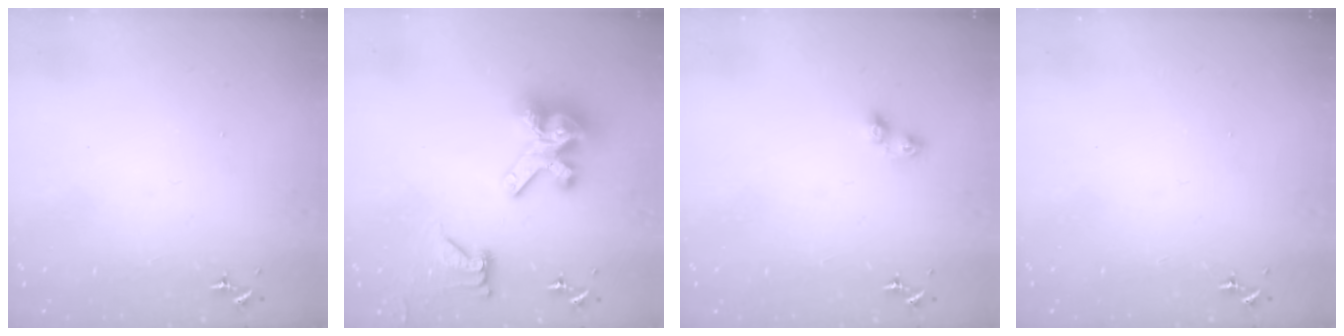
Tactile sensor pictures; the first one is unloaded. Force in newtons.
{"total": 13.4, "press": 13.3, "slide": 1.7}
{"total": 5.1, "press": 5.1, "slide": 0.5}
{"total": 0.0}